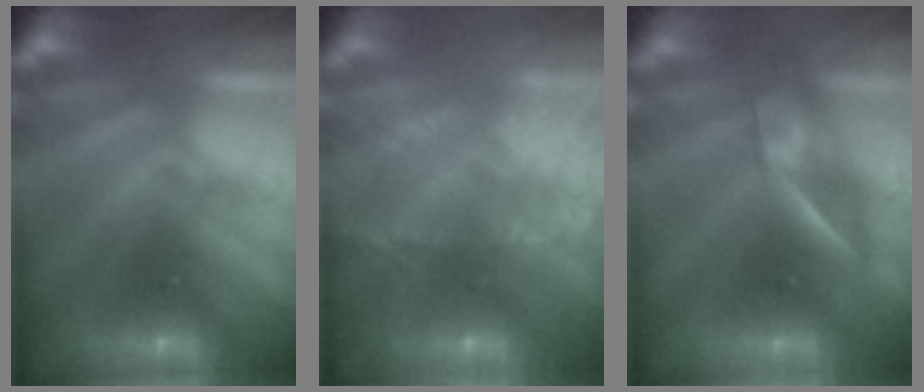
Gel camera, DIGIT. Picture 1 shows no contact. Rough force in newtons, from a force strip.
{"total": 8.1}
{"total": 2.5}